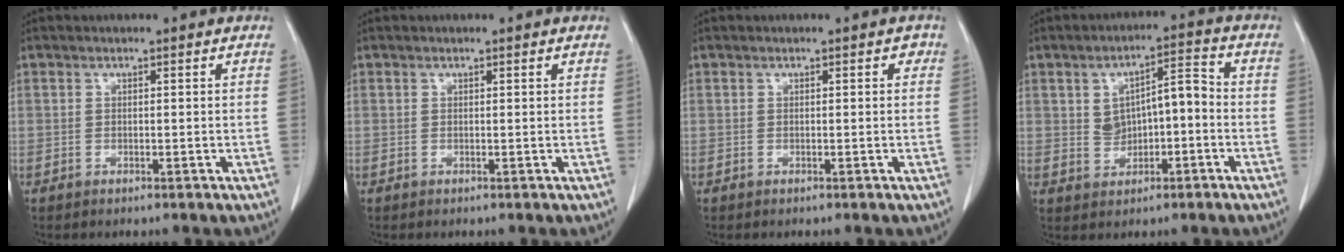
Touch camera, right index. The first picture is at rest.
{"total": 0.0}
{"total": 0.8, "force": [0.2, 0.5, 0.6], "torque": [-0.007, 0.008, 0.000]}
{"total": 6.7, "force": [-0.3, 3.4, 5.8], "torque": [-0.095, 0.029, 0.002]}